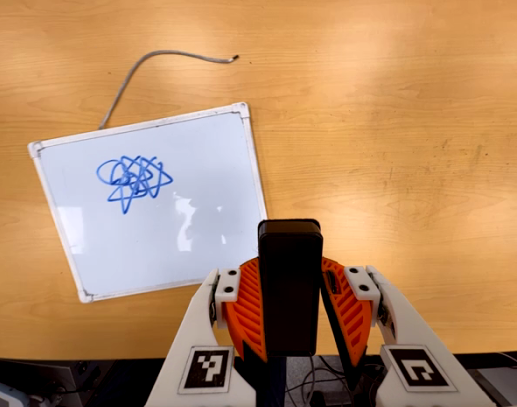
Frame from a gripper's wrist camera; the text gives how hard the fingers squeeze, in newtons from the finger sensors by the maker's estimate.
{"total": 6.2, "left": 5.3, "right": 7.1}